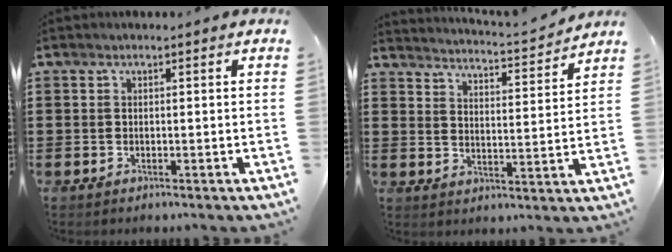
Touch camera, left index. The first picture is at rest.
{"total": 3.2, "force": [3.1, -0.6, 0.3], "torque": [-0.025, -0.030, 0.046]}